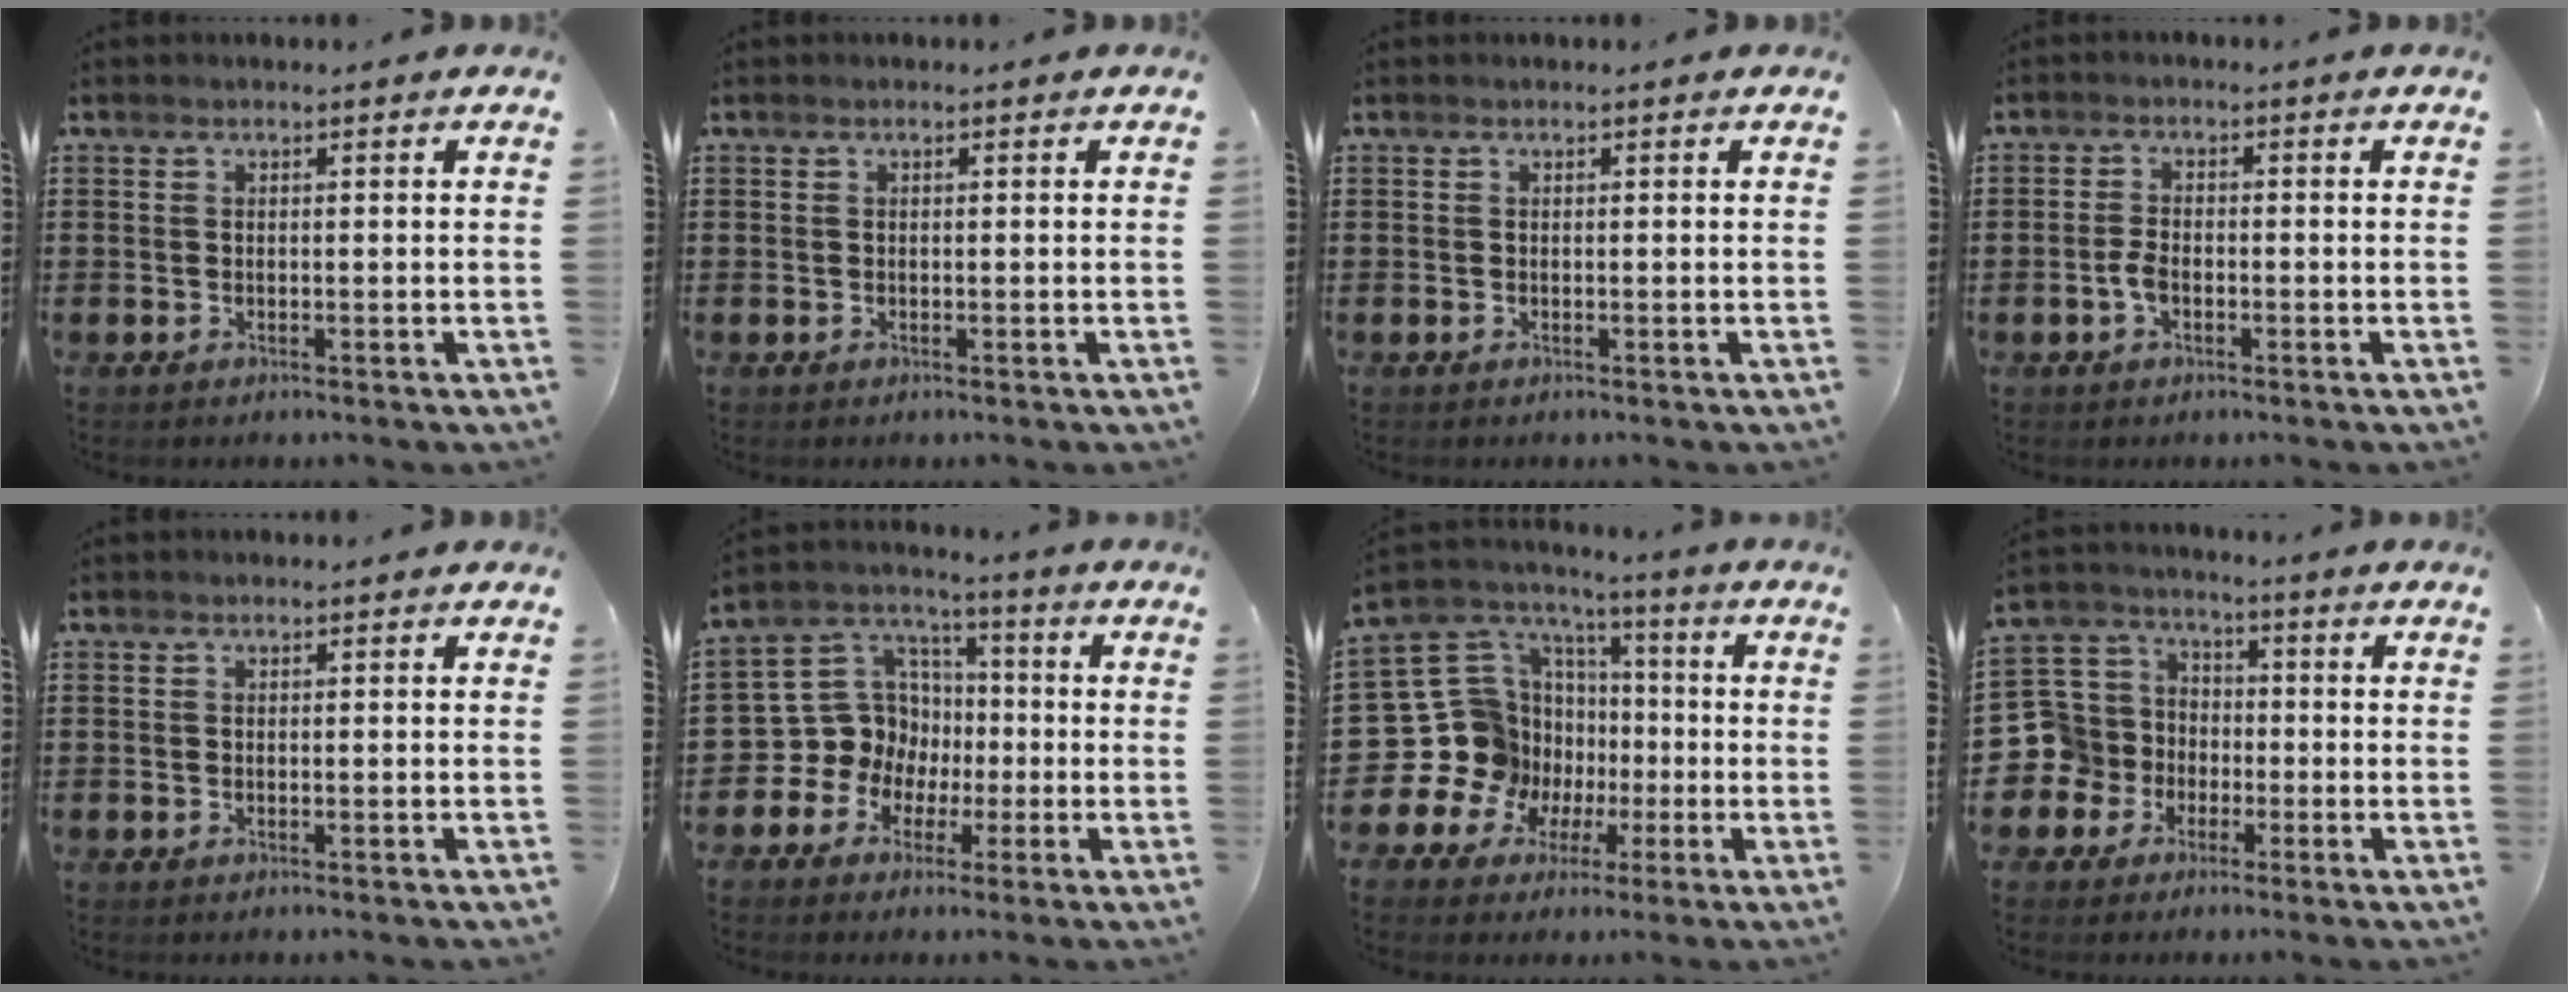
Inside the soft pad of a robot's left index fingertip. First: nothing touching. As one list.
[{"total": 0.0}, {"total": 0.0}, {"total": 2.8, "force": [-0.9, 1.4, 2.2], "torque": [-0.064, -0.005, -0.023]}, {"total": 0.0}, {"total": 10.1, "force": [-0.8, 9.9, 1.9], "torque": [-0.096, -0.003, -0.012]}, {"total": 15.1, "force": [-2.8, 14.1, 4.5], "torque": [-0.161, -0.018, -0.015]}, {"total": 8.5, "force": [-2.5, 8.1, 1.1], "torque": [-0.090, 0.007, -0.054]}]